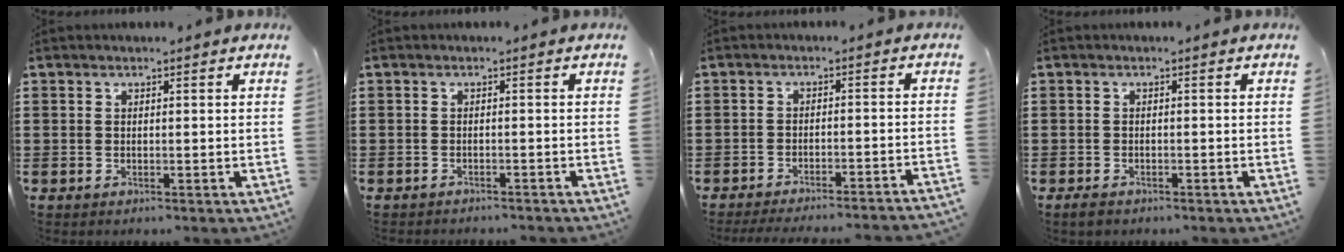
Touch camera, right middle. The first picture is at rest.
{"total": 0.7, "force": [-0.7, 0.0, 0.1], "torque": [-0.003, 0.000, -0.015]}
{"total": 3.2, "force": [-3.1, -0.3, 0.9], "torque": [-0.016, -0.002, -0.063]}
{"total": 0.9, "force": [-0.7, 0.4, 0.4], "torque": [-0.010, -0.002, -0.014]}